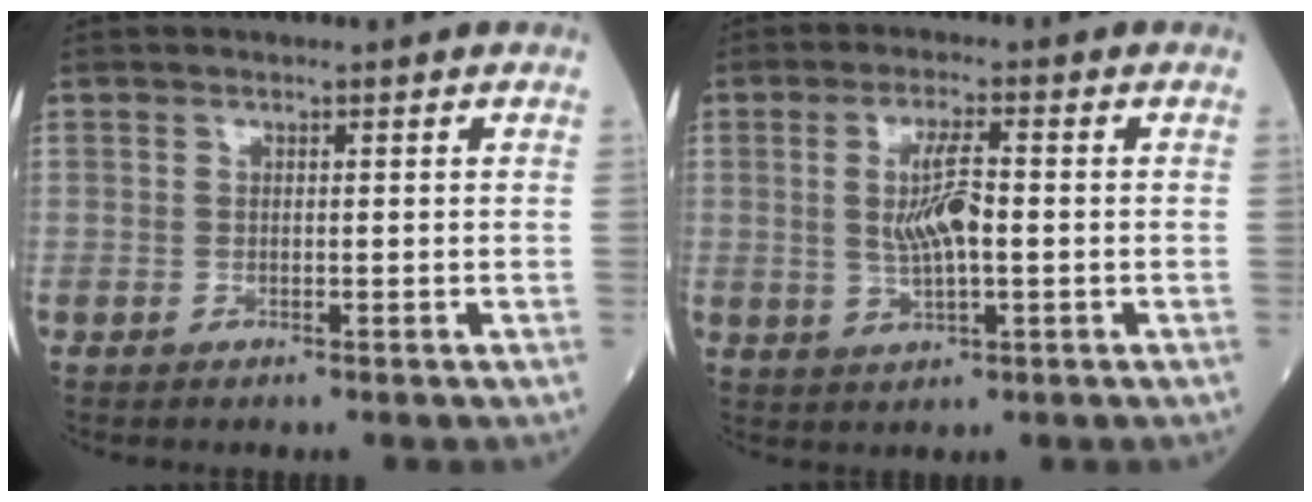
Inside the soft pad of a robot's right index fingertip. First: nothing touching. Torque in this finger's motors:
{"motor_torque": [0.25, -0.03, 0.12, 0.04]}